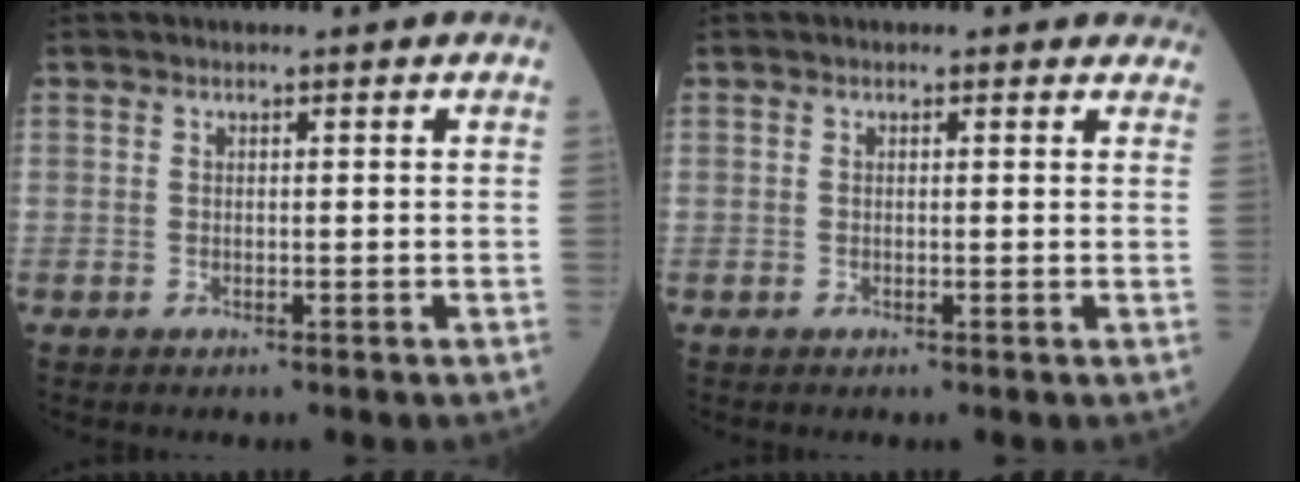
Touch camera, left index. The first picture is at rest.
{"total": 2.4, "force": [2.1, 1.1, 0.5], "torque": [0.006, 0.001, 0.005]}